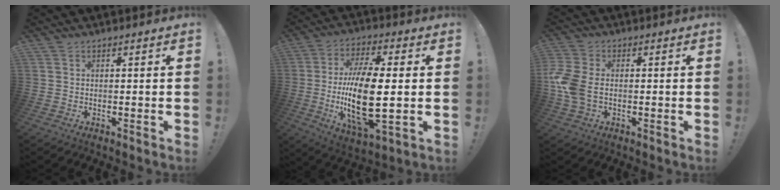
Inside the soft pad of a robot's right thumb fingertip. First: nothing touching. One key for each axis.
{"total": 20.7, "fx": -1.6, "fy": 7.8, "fz": 19.1, "tx": -0.375, "ty": -0.013, "tz": -0.027}
{"total": 8.9, "fx": -1.1, "fy": 5.7, "fz": 6.7, "tx": -0.157, "ty": 0.001, "tz": -0.019}